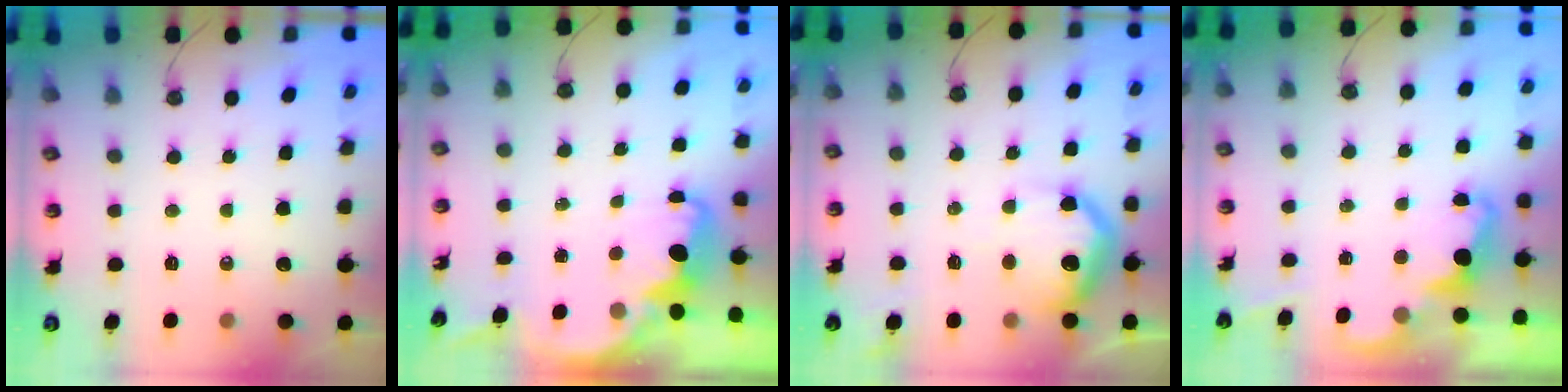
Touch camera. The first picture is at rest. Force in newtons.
{"total": 2.8, "press": 2.8, "slide": 0.4}
{"total": 13.9, "press": 13.9, "slide": 0.8}
{"total": 2.3, "press": 2.3, "slide": 0.5}